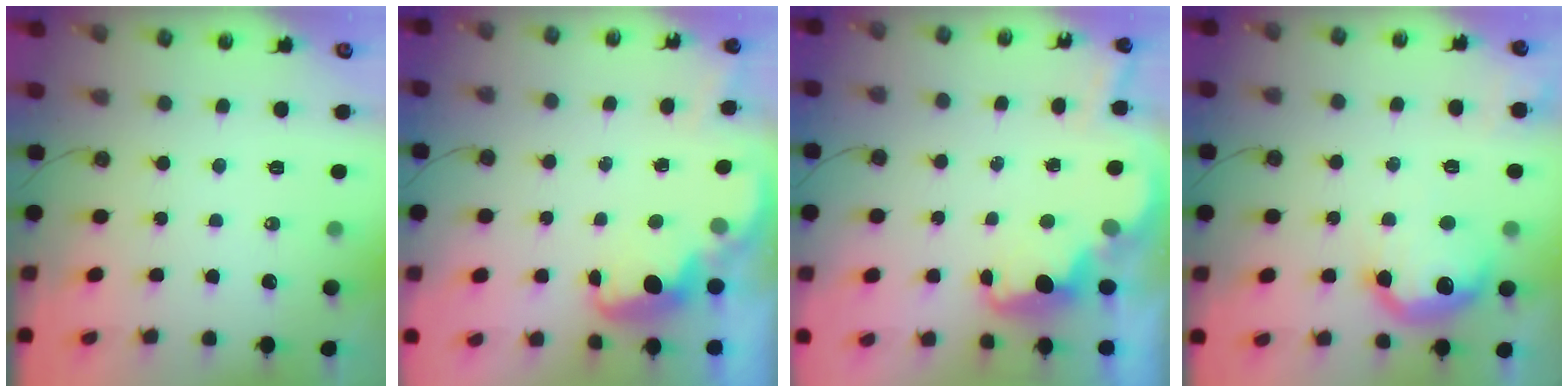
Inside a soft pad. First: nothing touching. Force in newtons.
{"total": 2.6, "press": 2.6, "slide": 0.5}
{"total": 3.8, "press": 3.8, "slide": 0.7}
{"total": 13.8, "press": 13.7, "slide": 1.0}